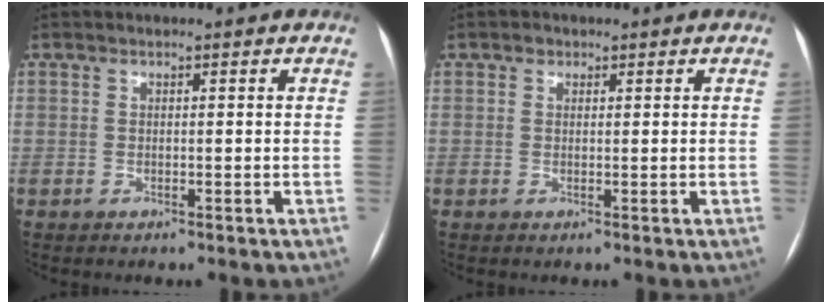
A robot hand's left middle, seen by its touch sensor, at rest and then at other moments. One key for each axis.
{"total": 1.0, "fx": 0.6, "fy": 0.8, "fz": 0.2, "tx": -0.002, "ty": 0.002, "tz": 0.007}